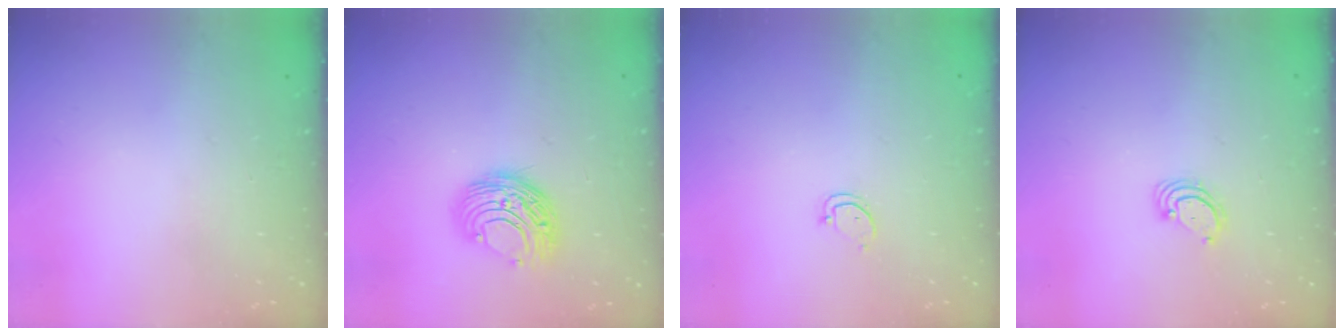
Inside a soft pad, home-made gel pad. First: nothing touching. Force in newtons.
{"total": 9.0, "press": 9.0, "slide": 0.2}
{"total": 2.5, "press": 2.5, "slide": 0.3}
{"total": 3.6, "press": 3.6, "slide": 0.4}